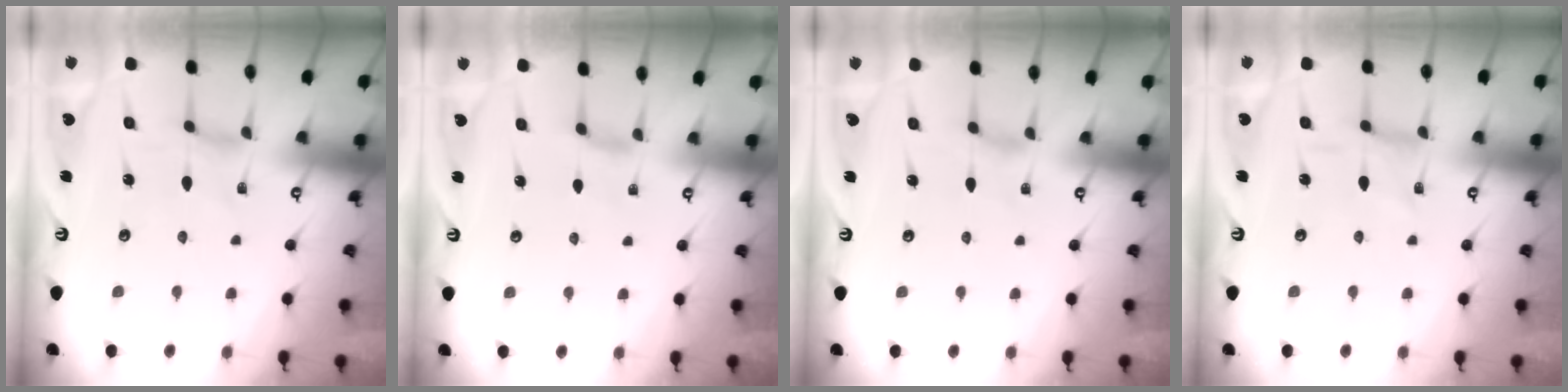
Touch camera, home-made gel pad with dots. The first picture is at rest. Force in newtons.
{"total": 1.9, "press": 1.9, "slide": 0.4}
{"total": 1.5, "press": 1.5, "slide": 0.3}
{"total": 0.9, "press": 0.9, "slide": 0.3}